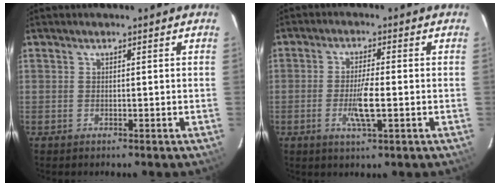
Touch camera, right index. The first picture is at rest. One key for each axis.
{"total": 5.7, "fx": -1.5, "fy": 0.7, "fz": 5.5, "tx": -0.104, "ty": -0.007, "tz": -0.029}